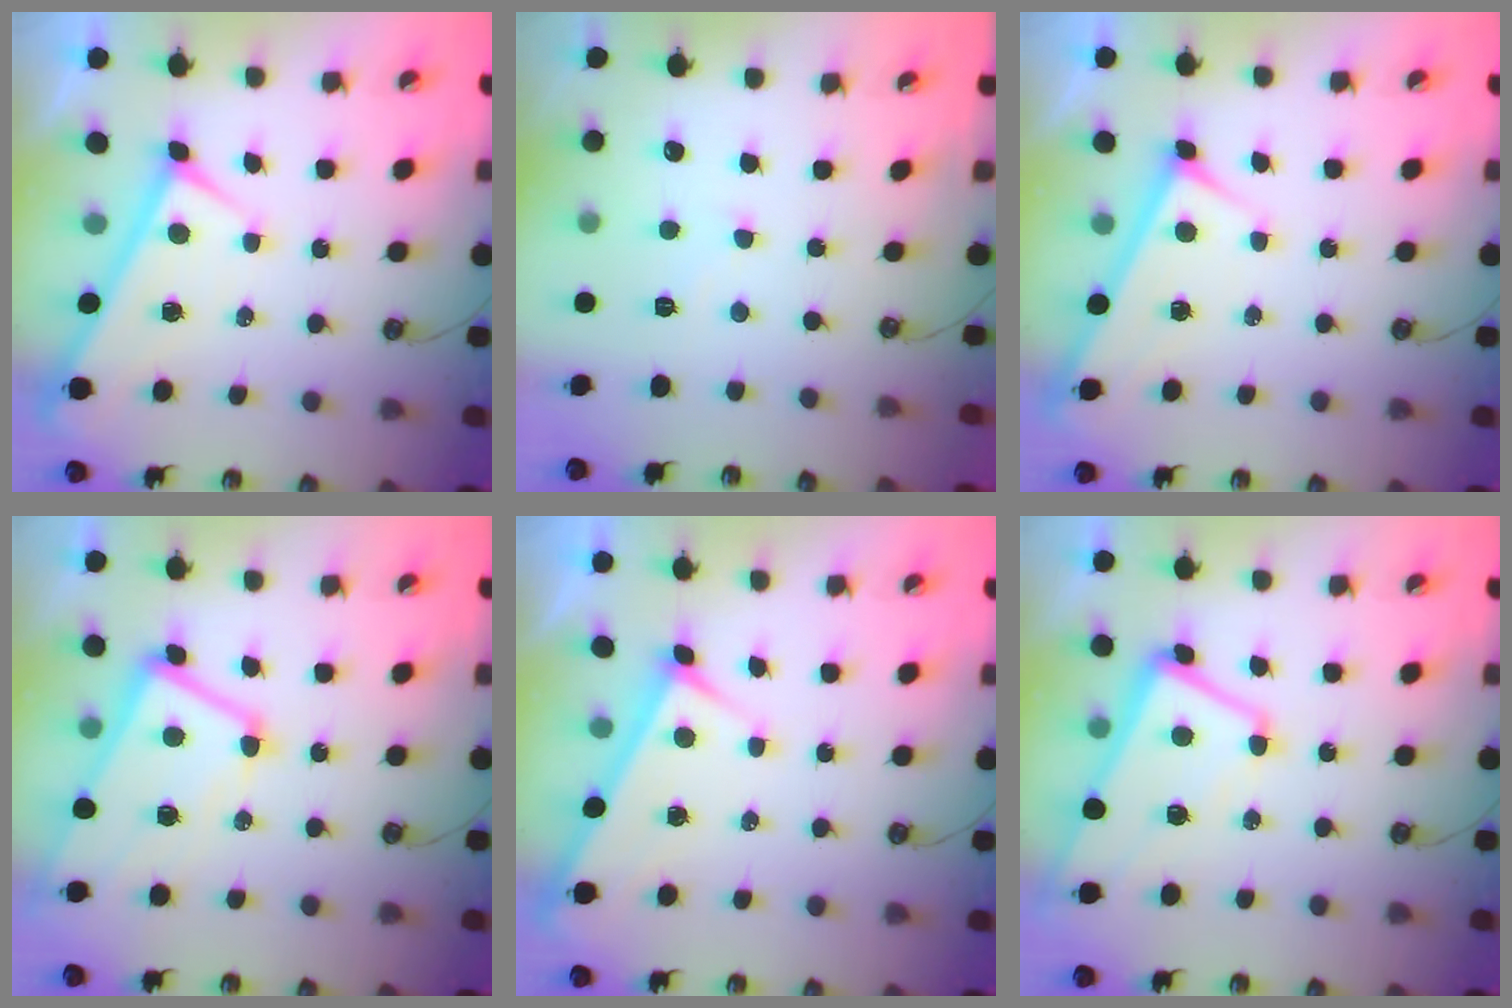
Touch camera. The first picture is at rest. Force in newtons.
{"total": 5.0, "press": 5.0, "slide": 0.4}
{"total": 3.2, "press": 3.2, "slide": 0.3}
{"total": 2.9, "press": 2.8, "slide": 0.9}
{"total": 4.1, "press": 4.1, "slide": 0.1}
{"total": 1.5, "press": 1.2, "slide": 0.8}